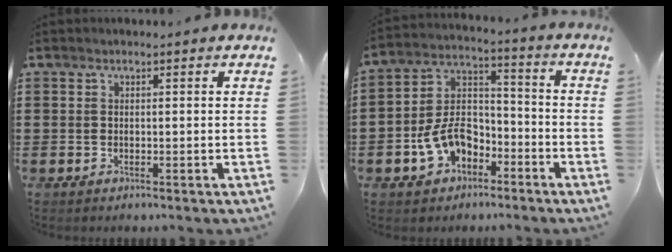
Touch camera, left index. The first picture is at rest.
{"total": 8.3, "force": [-4.2, 5.4, 4.7], "torque": [-0.116, 0.013, -0.085]}